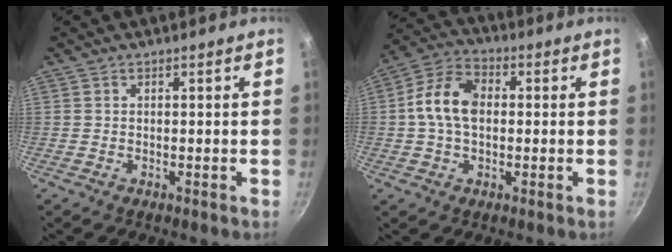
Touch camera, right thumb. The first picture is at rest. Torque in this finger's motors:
{"motor_torque": [1.46, 1.52, 0.62, -0.48, 0.35]}